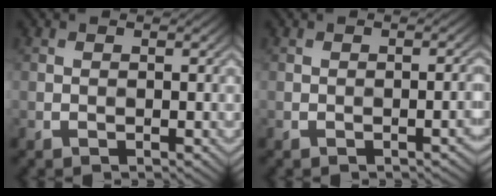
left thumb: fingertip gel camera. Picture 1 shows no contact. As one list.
[{"total": 2.1, "force": [-1.3, 0.4, 1.6], "torque": [-0.011, 0.010, -0.016]}]